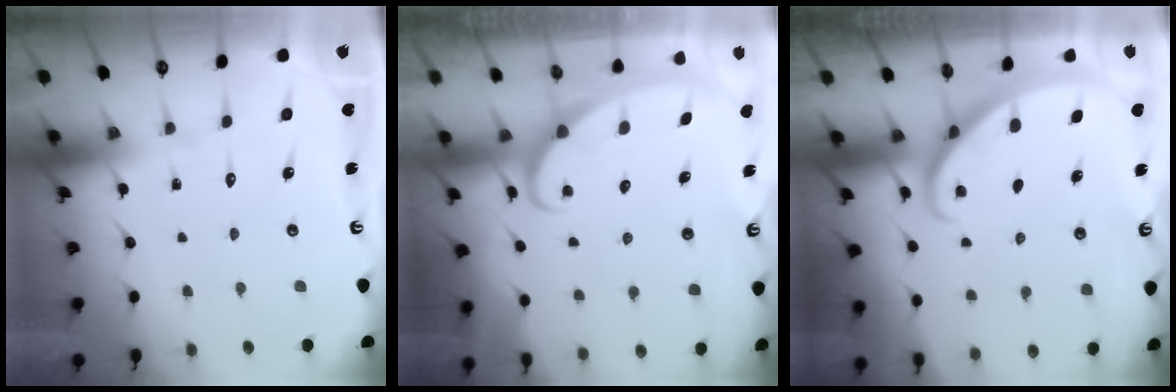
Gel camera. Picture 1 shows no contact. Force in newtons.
{"total": 2.6, "press": 2.6, "slide": 0.4}
{"total": 2.1, "press": 2.1, "slide": 0.2}